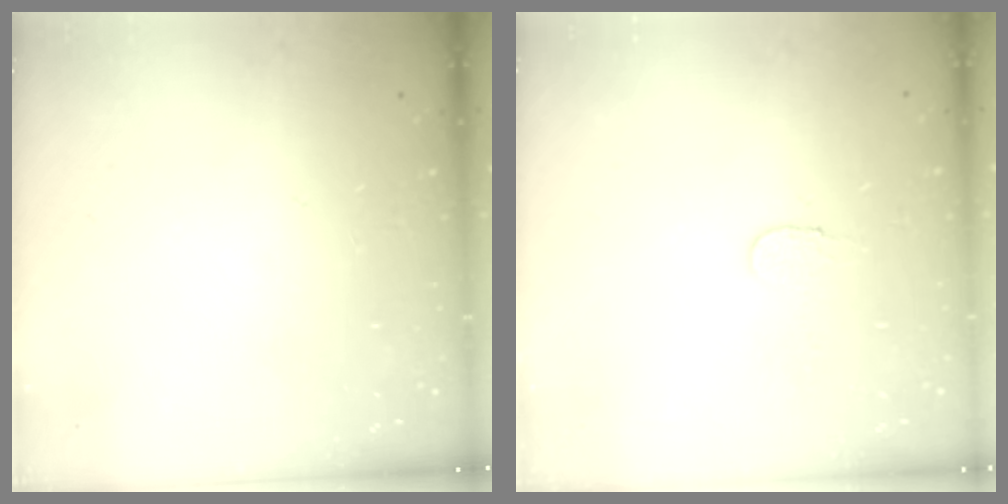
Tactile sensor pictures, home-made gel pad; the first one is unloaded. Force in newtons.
{"total": 3.2, "press": 3.2, "slide": 0.3}